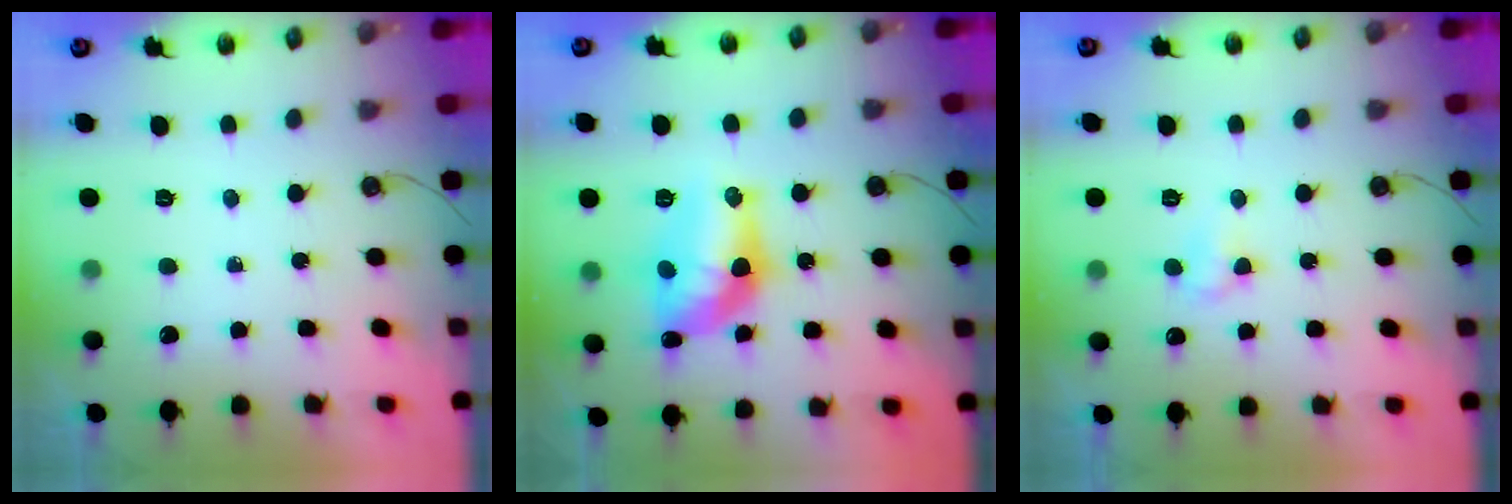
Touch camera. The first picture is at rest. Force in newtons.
{"total": 12.7, "press": 12.7, "slide": 0.4}
{"total": 3.6, "press": 3.5, "slide": 0.6}